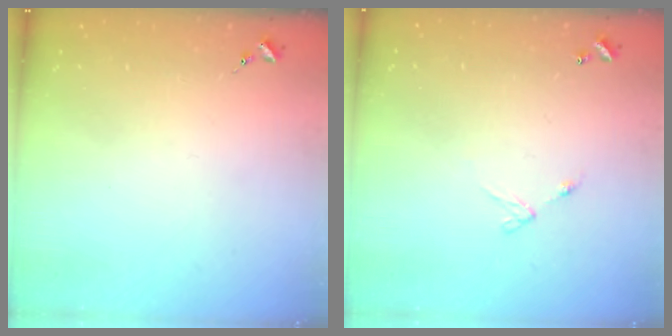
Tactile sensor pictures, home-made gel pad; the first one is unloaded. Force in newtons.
{"total": 5.4, "press": 5.4, "slide": 0.4}